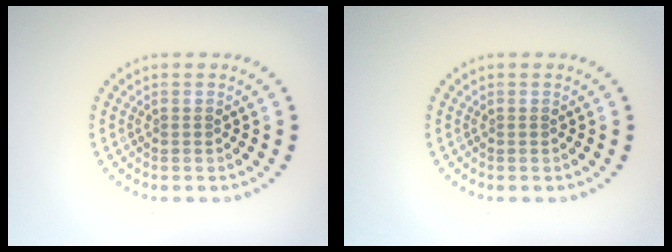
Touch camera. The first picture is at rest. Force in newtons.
{"total": 0.0}